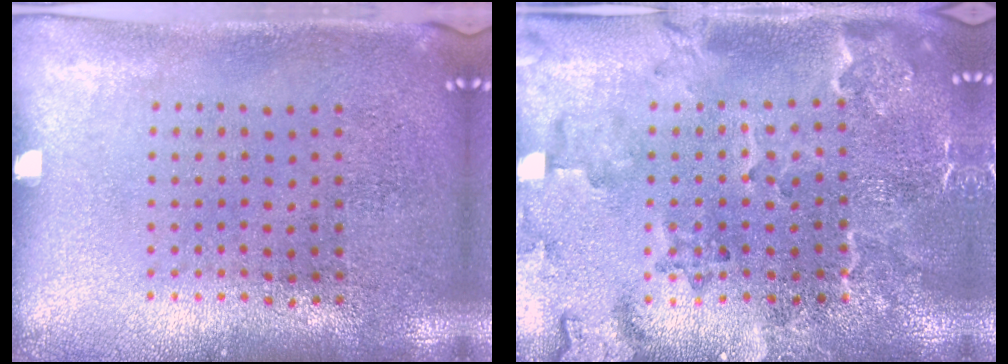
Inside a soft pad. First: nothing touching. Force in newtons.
{"total": 2.5, "press": 2.2, "slide": 1.1}